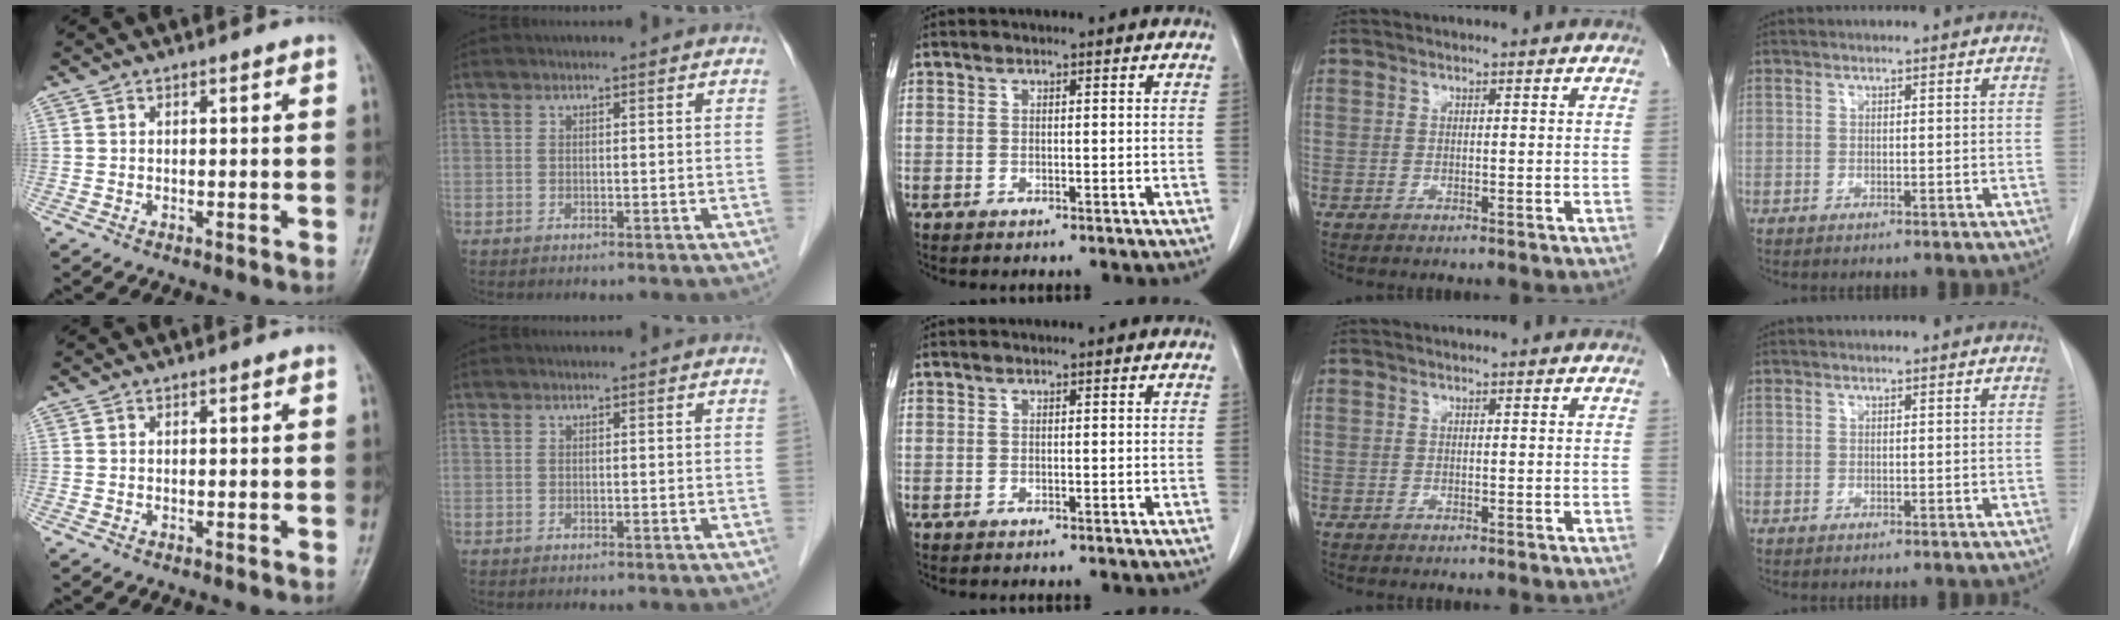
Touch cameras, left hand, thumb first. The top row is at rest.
{}